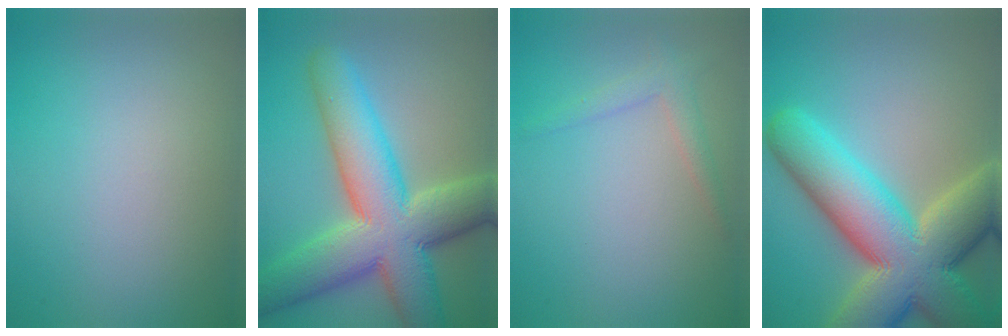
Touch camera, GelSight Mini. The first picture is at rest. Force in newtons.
{"total": 12.2, "press": 12.2, "slide": 0.3}
{"total": 1.8, "press": 1.8, "slide": 0.1}
{"total": 14.5, "press": 14.4, "slide": 0.9}